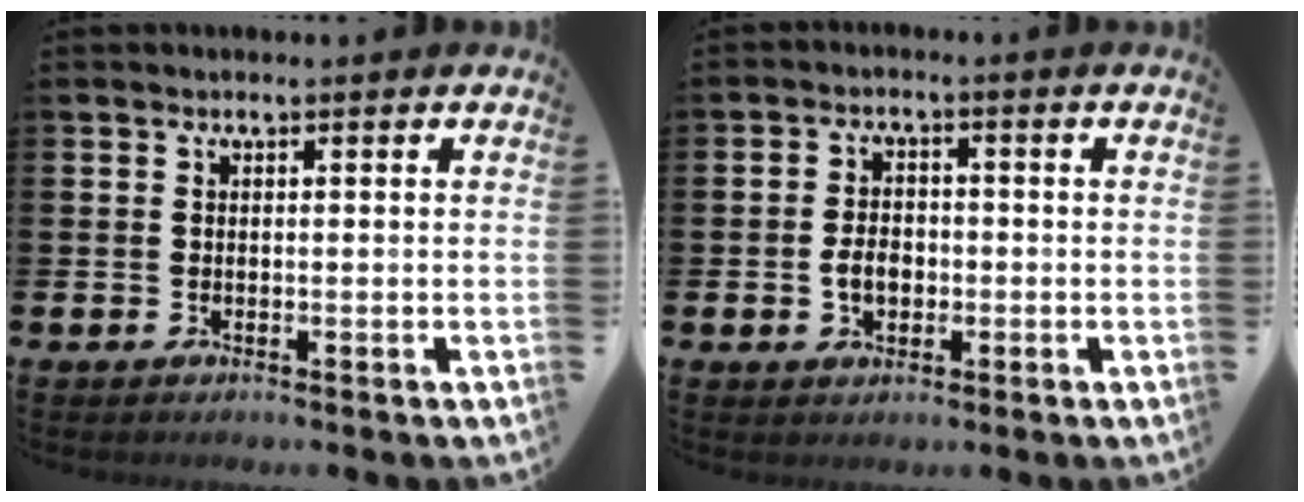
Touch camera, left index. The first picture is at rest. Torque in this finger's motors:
{"motor_torque": [0.34, -0.02, 0.13, 0.04]}